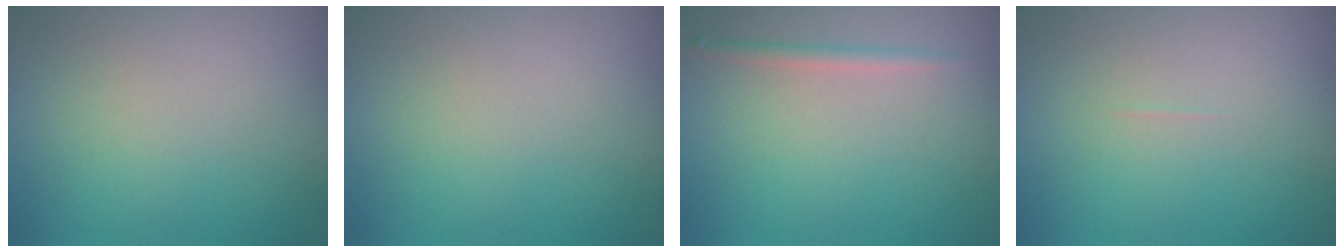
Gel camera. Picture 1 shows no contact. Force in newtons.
{"total": 0.0}
{"total": 1.1, "press": 1.1, "slide": 0.0}
{"total": 0.0}